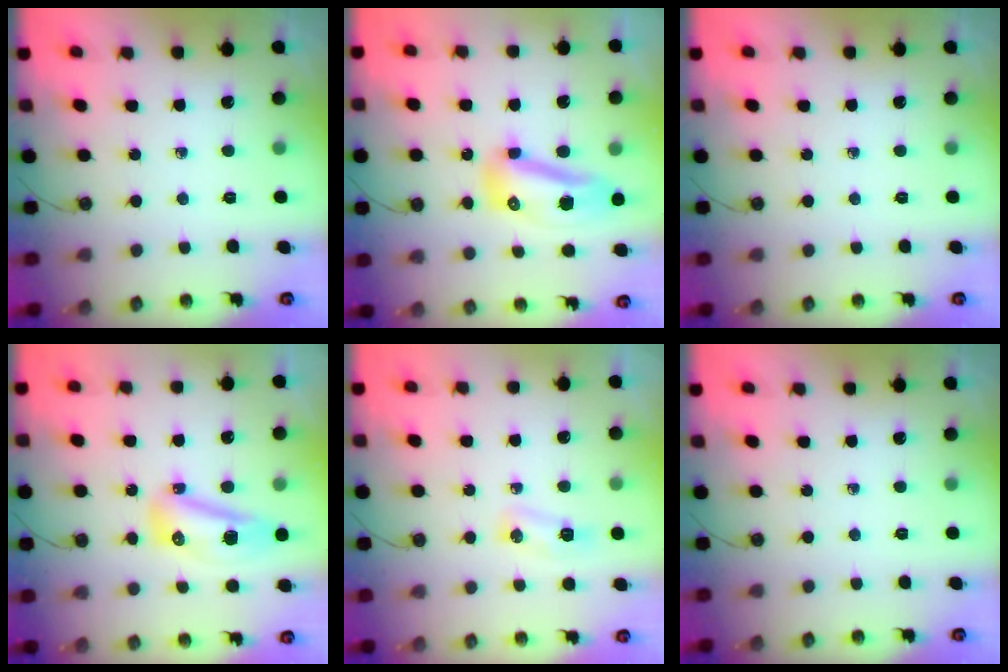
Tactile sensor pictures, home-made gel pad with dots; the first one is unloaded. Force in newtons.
{"total": 10.6, "press": 10.6, "slide": 0.8}
{"total": 0.0}
{"total": 9.5, "press": 9.5, "slide": 0.7}
{"total": 4.6, "press": 4.6, "slide": 0.7}
{"total": 0.0}